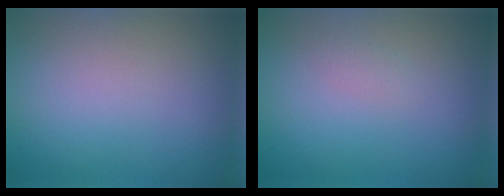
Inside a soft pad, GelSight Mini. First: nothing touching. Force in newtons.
{"total": 0.6, "press": 0.6, "slide": 0.0}